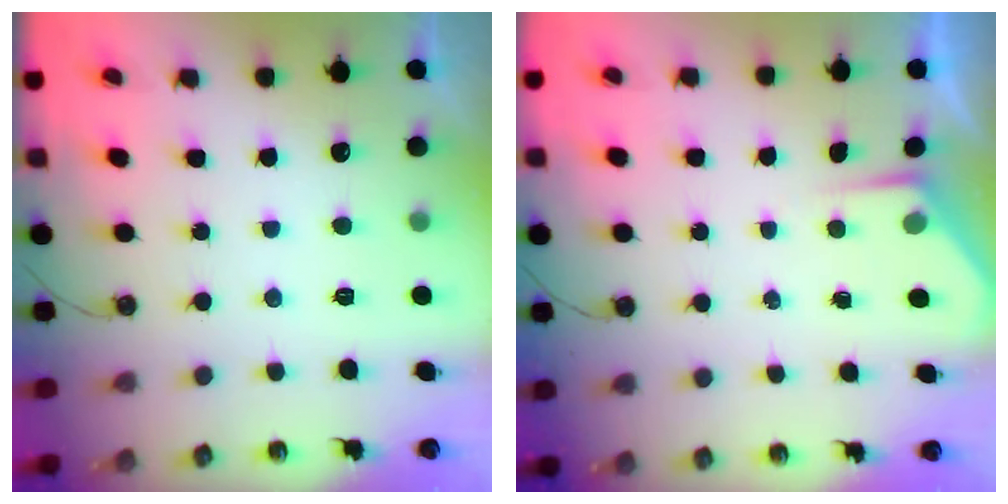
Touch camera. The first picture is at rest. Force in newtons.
{"total": 2.5, "press": 2.5, "slide": 0.4}